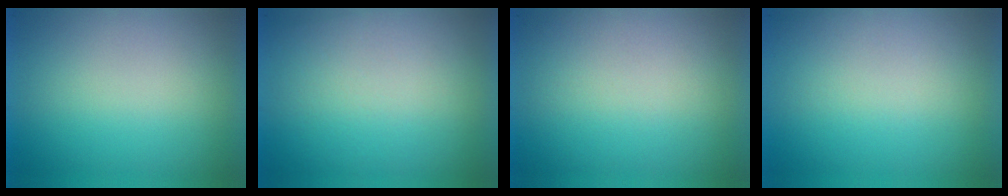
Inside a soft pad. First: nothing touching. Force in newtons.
{"total": 2.8}
{"total": 1.4}
{"total": 2.3}